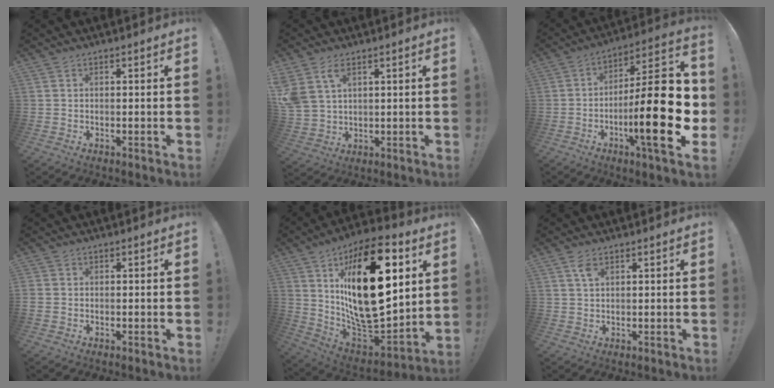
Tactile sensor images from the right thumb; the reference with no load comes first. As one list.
[{"total": 7.2, "force": [3.9, 4.4, 4.0], "torque": [-0.081, -0.012, 0.077]}, {"total": 26.7, "force": [-5.4, 6.2, 25.4], "torque": [-0.408, 0.030, -0.085]}, {"total": 1.2, "force": [-0.4, 1.0, 0.5], "torque": [-0.008, 0.003, -0.007]}, {"total": 30.9, "force": [8.7, 15.2, 25.5], "torque": [-0.442, -0.047, 0.156]}, {"total": 3.1, "force": [1.5, 1.5, 2.3], "torque": [-0.048, 0.003, 0.027]}]